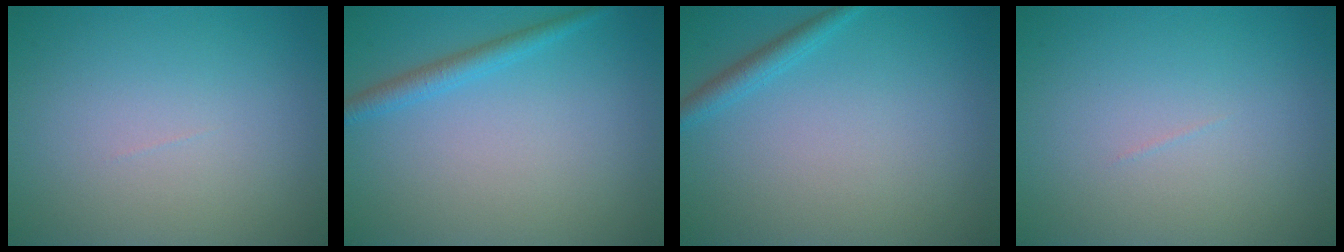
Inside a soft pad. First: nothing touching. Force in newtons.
{"total": 1.9, "press": 1.9, "slide": 0.1}
{"total": 1.6, "press": 1.6, "slide": 0.1}
{"total": 0.0}